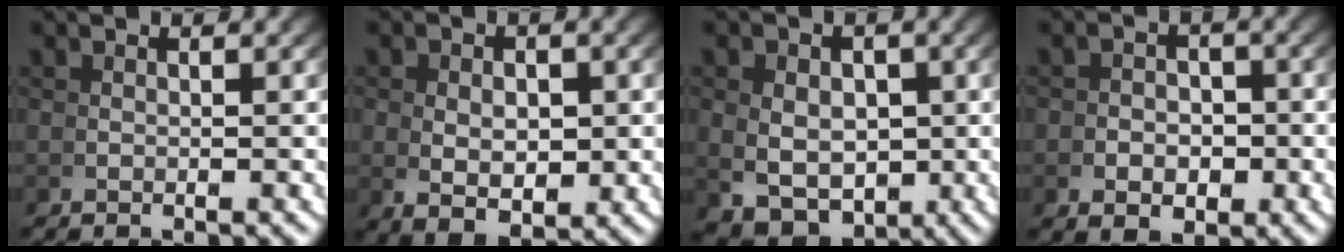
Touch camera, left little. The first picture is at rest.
{"total": 4.2, "force": [-0.7, 2.4, 3.4], "torque": [-0.062, -0.027, 0.007]}
{"total": 5.7, "force": [-2.3, 4.1, 3.3], "torque": [-0.071, -0.048, -0.011]}
{"total": 2.5, "force": [-1.1, 1.6, 1.5], "torque": [-0.001, -0.004, -0.019]}